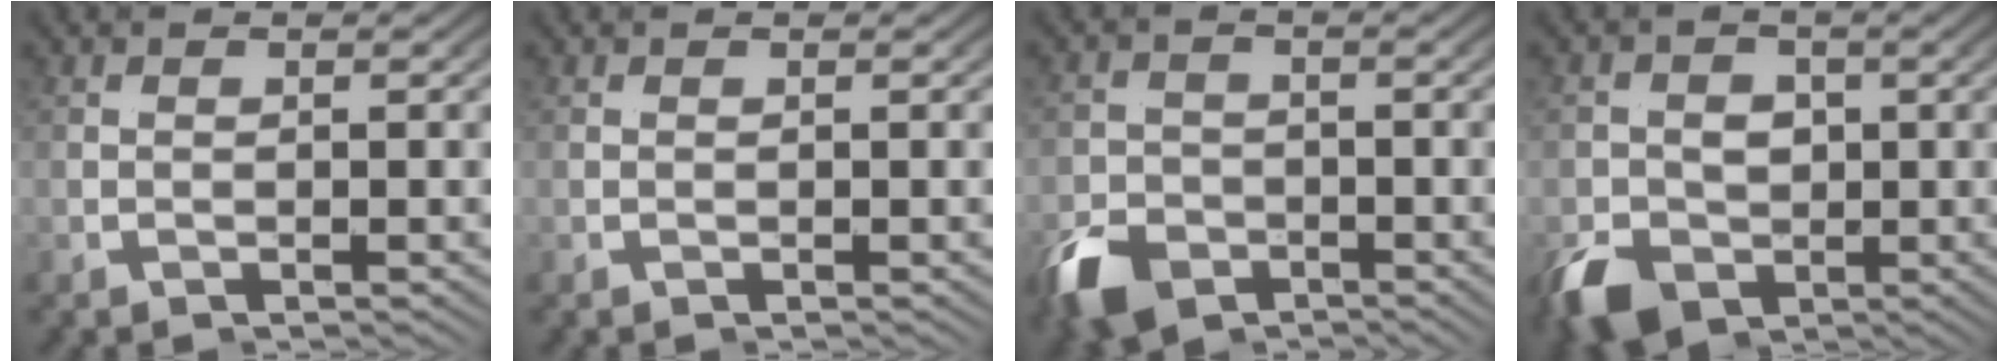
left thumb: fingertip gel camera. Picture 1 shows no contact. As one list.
[{"total": 0.0}, {"total": 6.0, "force": [-2.6, 4.5, 3.1], "torque": [-0.063, -0.016, -0.044]}, {"total": 10.3, "force": [-1.2, 7.6, 6.8], "torque": [-0.099, -0.014, -0.022]}]